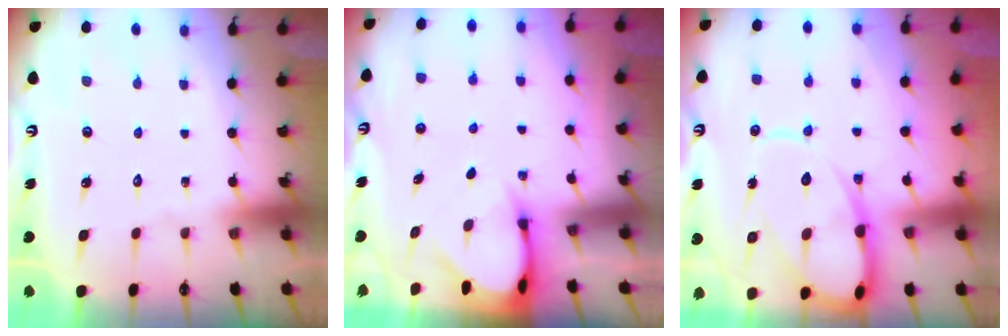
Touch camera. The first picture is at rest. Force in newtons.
{"total": 3.3, "press": 3.3, "slide": 0.2}
{"total": 13.4, "press": 13.3, "slide": 1.4}